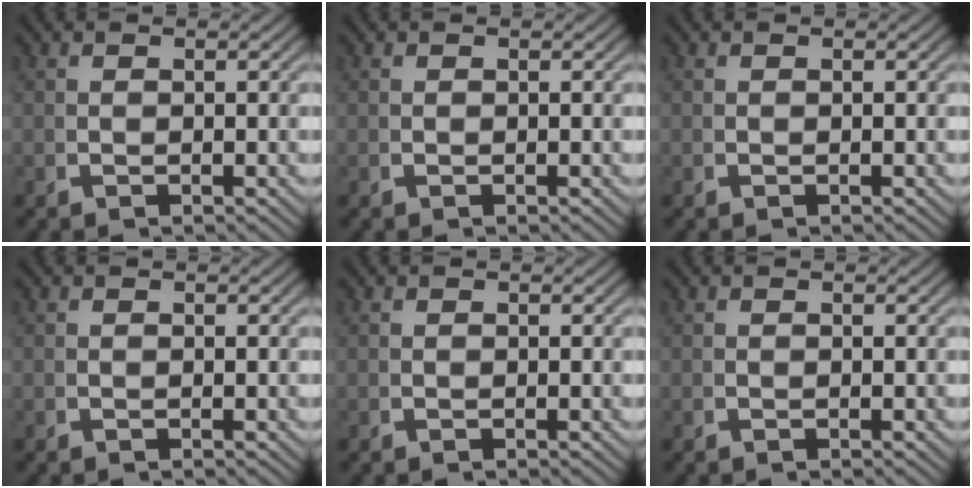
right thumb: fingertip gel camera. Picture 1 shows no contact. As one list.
[{"total": 0.0}, {"total": 0.0}, {"total": 0.0}, {"total": 0.0}, {"total": 0.0}]